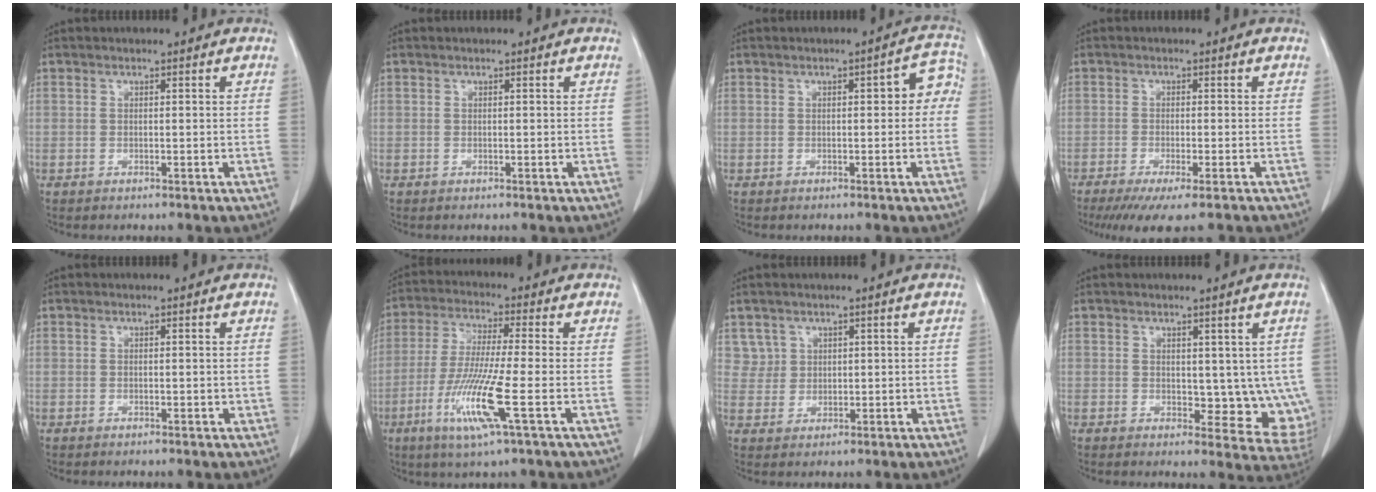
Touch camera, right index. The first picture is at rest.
{"total": 0.0}
{"total": 4.4, "force": [0.4, 1.8, 4.0], "torque": [-0.035, 0.027, -0.001]}
{"total": 8.8, "force": [-6.8, 0.8, 5.6], "torque": [-0.074, -0.018, -0.103]}
{"total": 0.7, "force": [0.1, 0.5, 0.4], "torque": [-0.001, 0.002, 0.001]}
{"total": 11.1, "force": [-3.9, -0.4, 10.4], "torque": [-0.215, -0.027, -0.081]}
{"total": 3.3, "force": [1.9, 2.7, -0.4], "torque": [0.023, 0.004, 0.032]}
{"total": 8.2, "force": [1.0, 4.8, 6.6], "torque": [-0.053, -0.009, 0.020]}